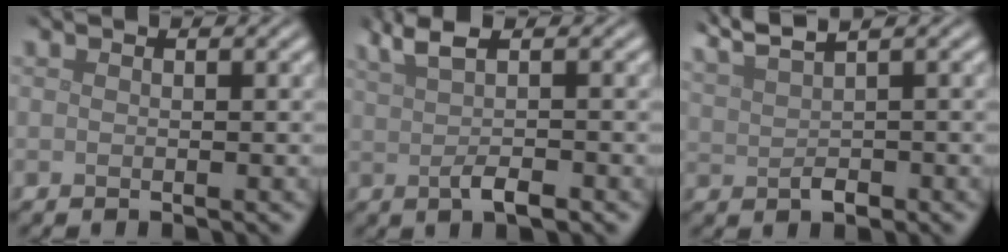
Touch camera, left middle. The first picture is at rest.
{"total": 3.5, "force": [0.7, 0.9, 3.3], "torque": [-0.062, 0.001, 0.016]}
{"total": 3.3, "force": [2.3, 0.9, 2.2], "torque": [-0.044, 0.010, 0.052]}